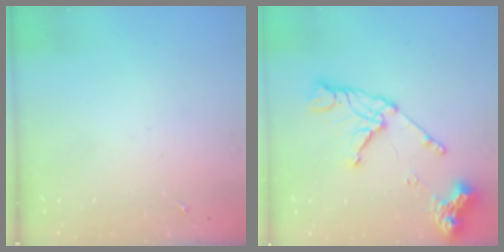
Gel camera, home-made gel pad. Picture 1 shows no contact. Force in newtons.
{"total": 16.8, "press": 16.7, "slide": 1.3}